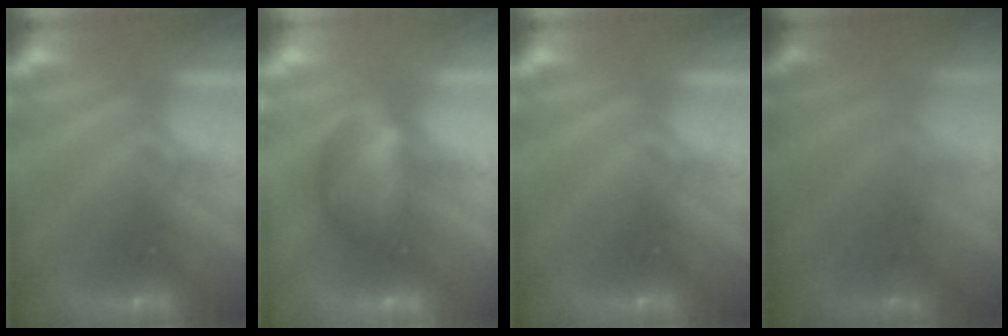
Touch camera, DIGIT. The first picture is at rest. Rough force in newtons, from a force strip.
{"total": 7.6}
{"total": 0.0}
{"total": 11.8}